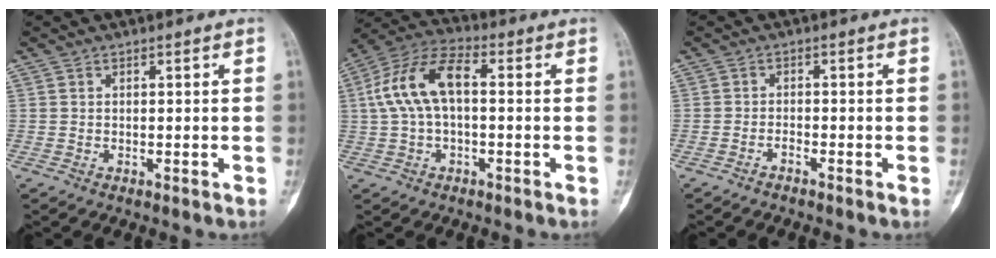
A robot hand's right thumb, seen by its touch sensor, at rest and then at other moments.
{"total": 12.1, "force": [1.0, 6.2, 10.4], "torque": [-0.214, 0.042, 0.010]}
{"total": 1.0, "force": [-0.9, 0.0, 0.4], "torque": [-0.011, 0.008, -0.019]}